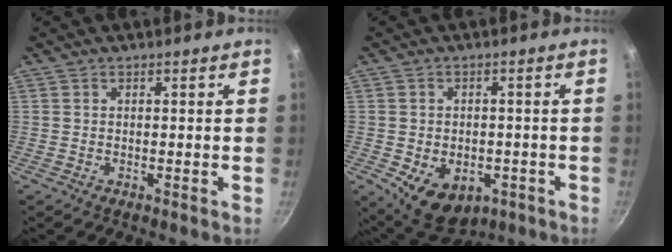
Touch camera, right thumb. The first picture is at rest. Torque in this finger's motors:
{"motor_torque": [-0.10, 0.56, -0.15, 0.11, 0.20]}